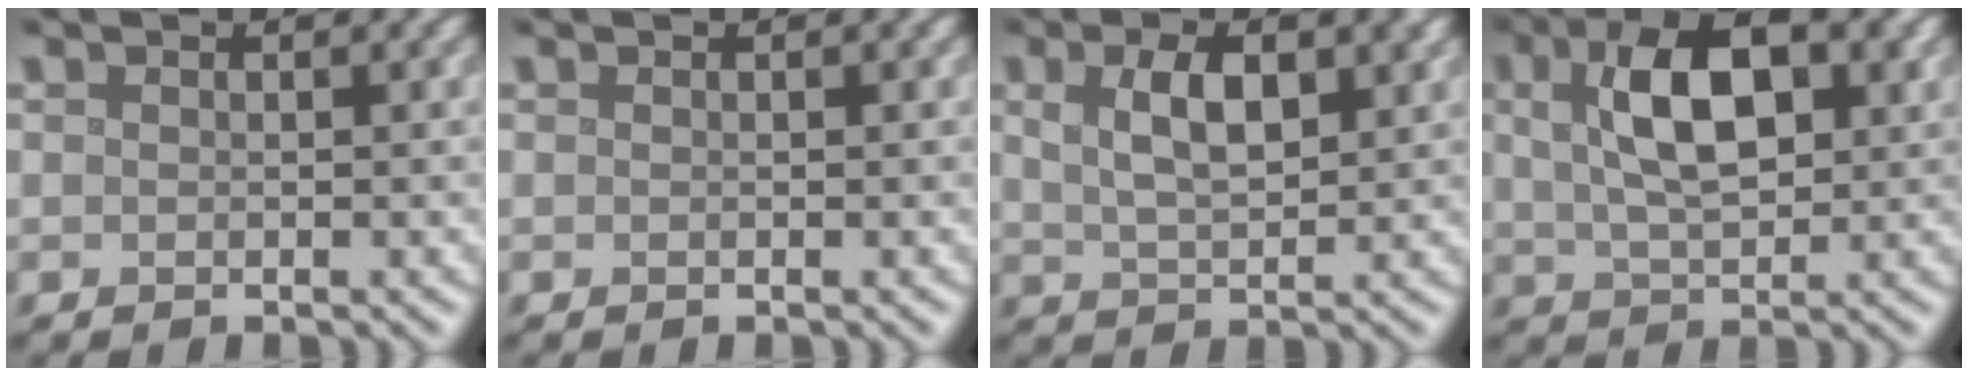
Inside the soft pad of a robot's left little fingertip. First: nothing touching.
{"total": 0.0}
{"total": 4.6, "force": [1.5, 2.3, 3.7], "torque": [-0.076, 0.002, 0.031]}
{"total": 7.7, "force": [2.0, 4.1, 6.2], "torque": [-0.118, 0.013, 0.034]}